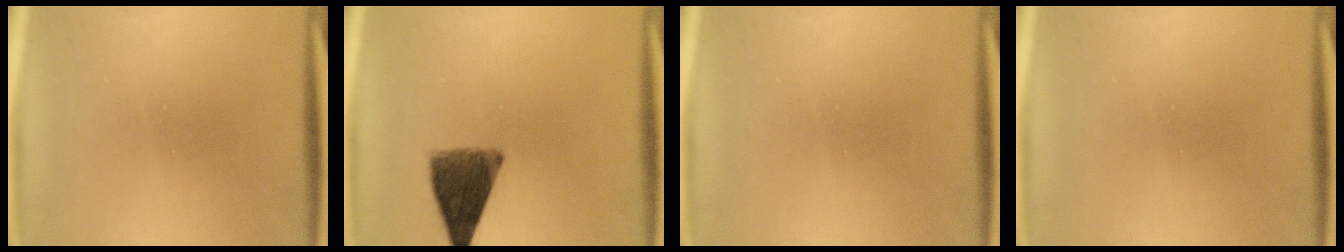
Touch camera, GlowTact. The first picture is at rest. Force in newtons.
{"total": 8.7}
{"total": 0.0}
{"total": 0.0}